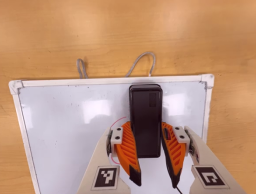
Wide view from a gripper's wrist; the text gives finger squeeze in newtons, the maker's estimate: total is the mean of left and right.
{"total": 15.4, "left": 14.8, "right": 16.0}